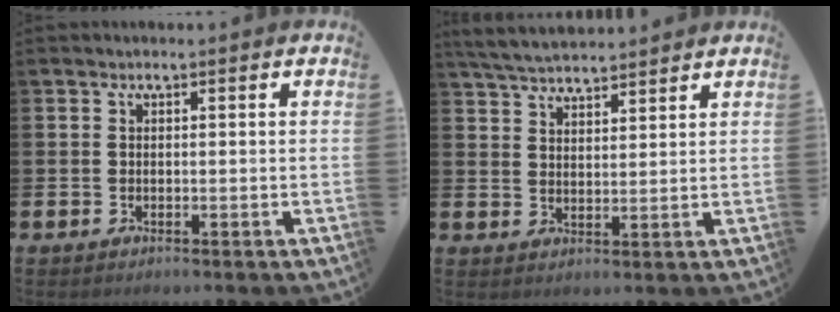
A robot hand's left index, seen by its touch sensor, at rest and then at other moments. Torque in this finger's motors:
{"motor_torque": [0.15, -0.36, 0.63, 0.16]}